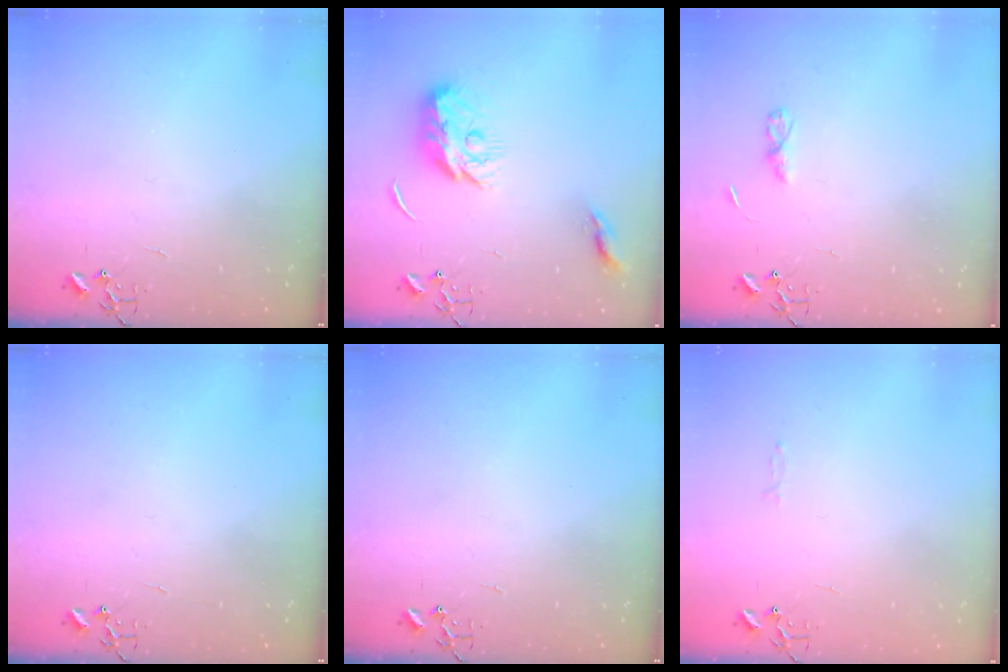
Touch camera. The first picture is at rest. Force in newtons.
{"total": 11.1, "press": 11.0, "slide": 0.8}
{"total": 2.9, "press": 2.9, "slide": 0.3}
{"total": 0.0}
{"total": 0.0}
{"total": 2.8, "press": 2.8, "slide": 0.4}